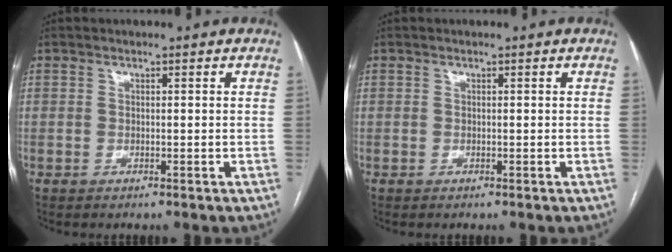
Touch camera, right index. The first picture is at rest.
{"total": 0.0}